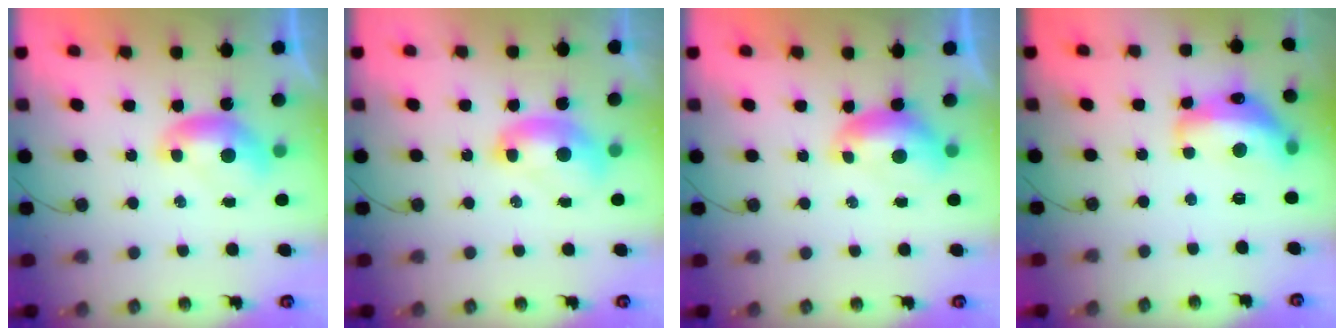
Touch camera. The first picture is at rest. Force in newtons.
{"total": 2.0, "press": 2.0, "slide": 0.0}
{"total": 0.6, "press": 0.3, "slide": 0.5}
{"total": 10.5, "press": 10.5, "slide": 0.7}